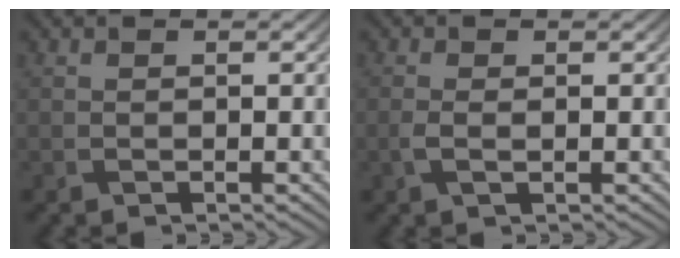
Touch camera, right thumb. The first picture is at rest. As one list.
[{"total": 1.4, "force": [-0.4, 0.5, 1.3], "torque": [-0.033, 0.001, -0.009]}]